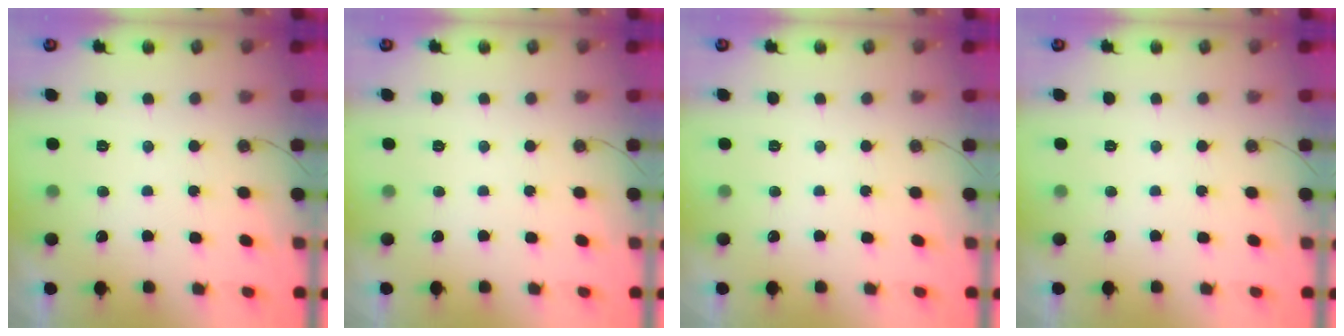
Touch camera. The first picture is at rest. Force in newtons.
{"total": 0.0}
{"total": 0.0}
{"total": 0.0}